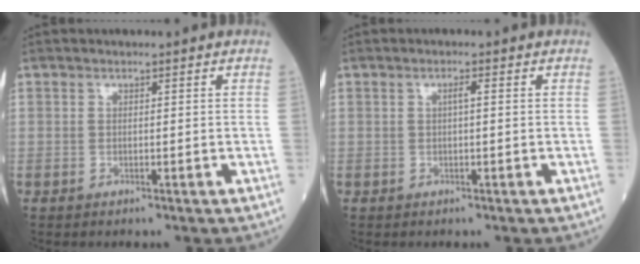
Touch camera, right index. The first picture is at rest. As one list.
[{"total": 1.3, "force": [0.2, 0.1, 1.3], "torque": [-0.022, 0.004, 0.003]}]